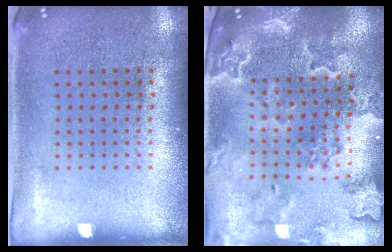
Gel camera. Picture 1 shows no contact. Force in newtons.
{"total": 2.4, "press": 2.3, "slide": 0.7}